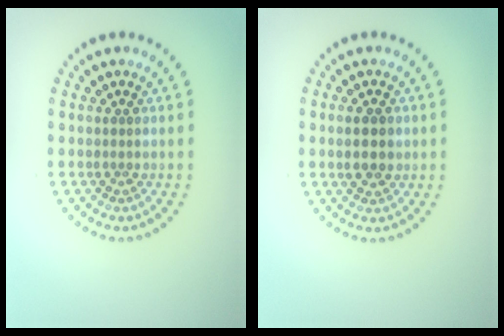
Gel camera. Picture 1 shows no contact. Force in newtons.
{"total": 2.3, "press": 2.3, "slide": 0.1}